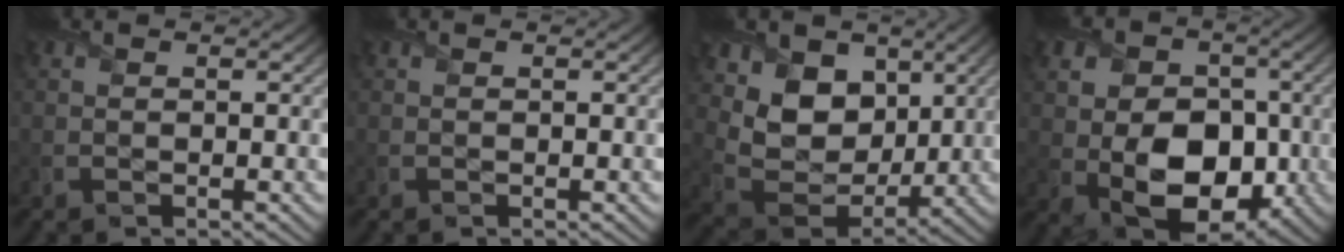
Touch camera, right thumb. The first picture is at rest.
{"total": 0.0}
{"total": 9.5, "force": [4.2, 6.9, 4.9], "torque": [-0.121, -0.016, 0.070]}
{"total": 13.3, "force": [-1.4, 9.6, 9.1], "torque": [-0.151, -0.017, -0.021]}